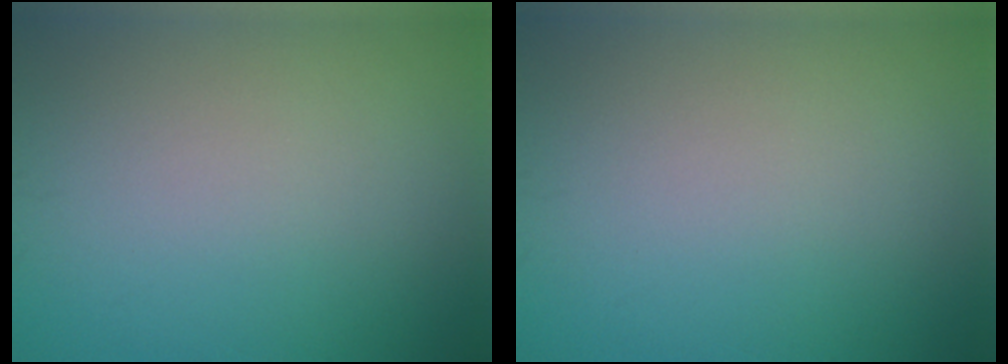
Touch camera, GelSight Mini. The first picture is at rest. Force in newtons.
{"total": 0.0}